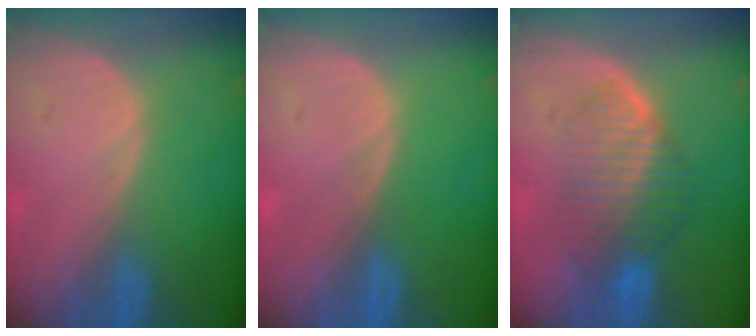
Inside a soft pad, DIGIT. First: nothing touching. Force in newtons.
{"total": 0.0}
{"total": 7.2, "press": 6.6, "slide": 2.7}